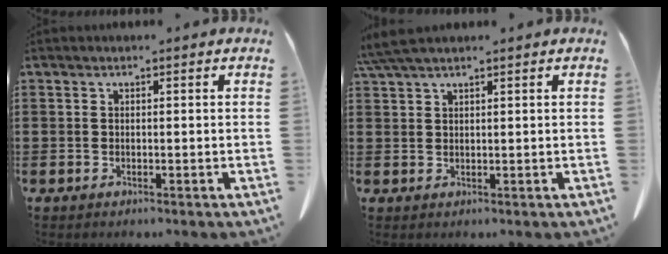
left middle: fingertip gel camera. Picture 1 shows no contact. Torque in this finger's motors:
{"motor_torque": [0.96, 0.26, 0.27, 0.08]}